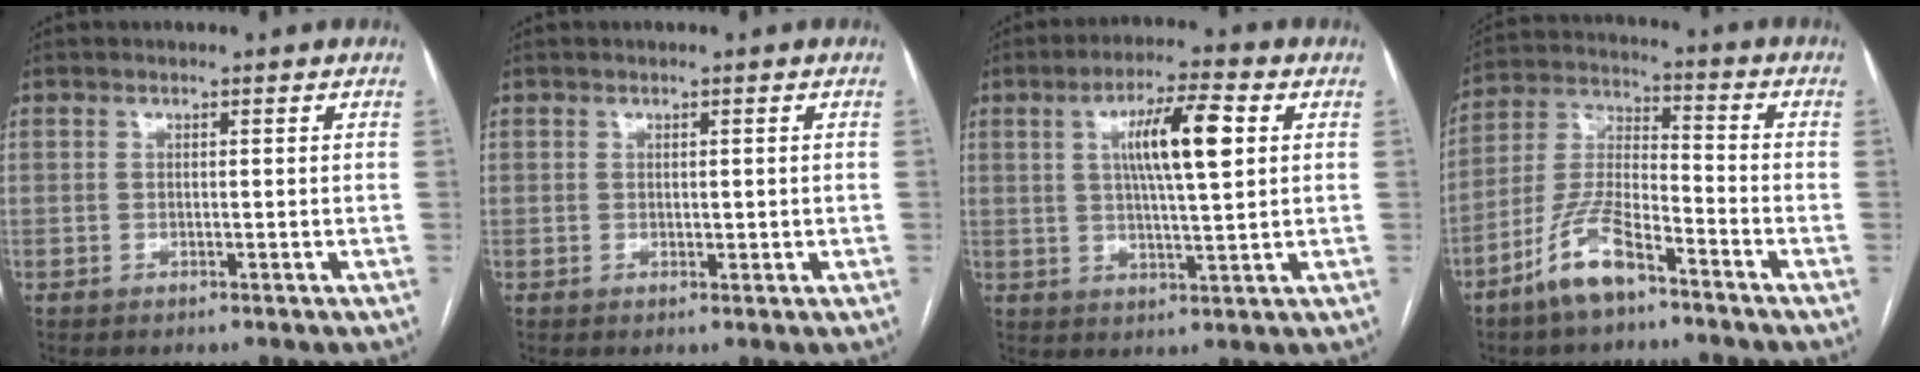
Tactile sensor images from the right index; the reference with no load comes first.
{"total": 1.4, "force": [0.1, 0.9, 1.0], "torque": [-0.012, 0.000, 0.004]}
{"total": 9.7, "force": [2.6, 1.3, 9.3], "torque": [-0.161, 0.009, 0.043]}
{"total": 10.5, "force": [-6.9, 3.0, 7.3], "torque": [-0.164, -0.003, -0.135]}